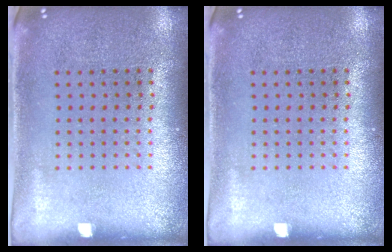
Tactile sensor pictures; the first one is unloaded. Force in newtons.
{"total": 0.0}